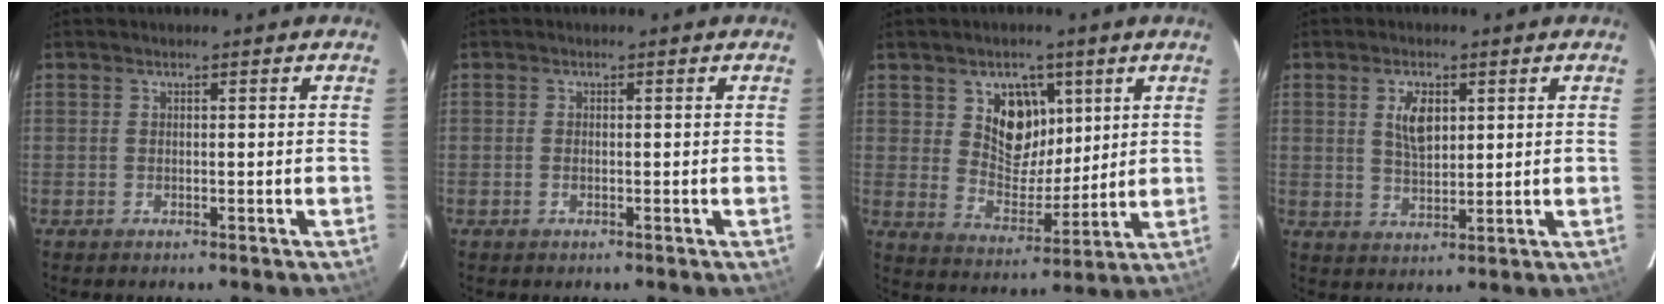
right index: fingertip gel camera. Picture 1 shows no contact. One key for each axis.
{"total": 1.0, "fx": -0.3, "fy": 0.6, "fz": 0.7, "tx": -0.015, "ty": 0.000, "tz": -0.006}
{"total": 9.7, "fx": 4.1, "fy": 7.2, "fz": 5.1, "tx": -0.085, "ty": -0.005, "tz": 0.080}
{"total": 5.8, "fx": 1.9, "fy": 2.9, "fz": 4.6, "tx": -0.083, "ty": 0.004, "tz": 0.038}